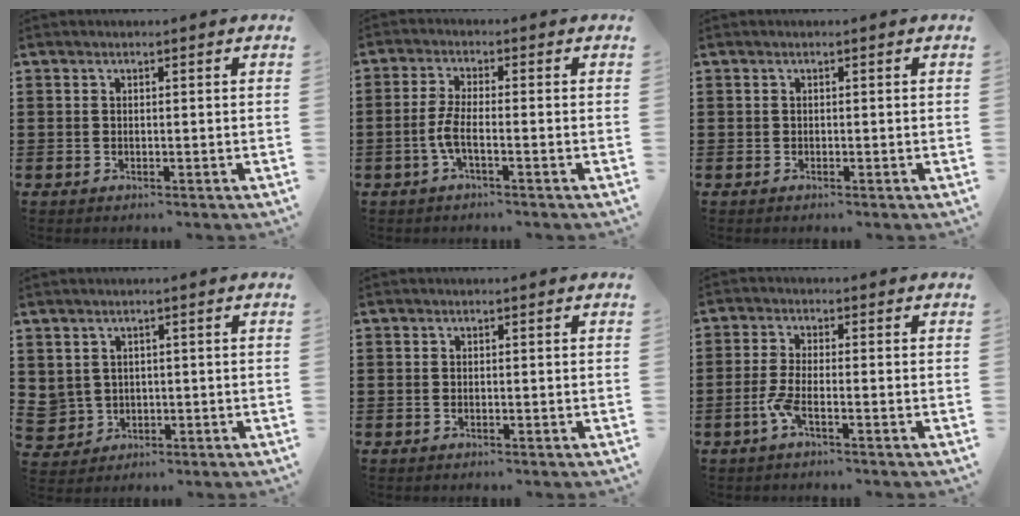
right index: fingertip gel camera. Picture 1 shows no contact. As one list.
[{"total": 4.0, "force": [-1.6, 0.8, 3.6], "torque": [-0.092, -0.008, -0.037]}, {"total": 0.0}, {"total": 2.7, "force": [0.9, 2.6, 0.3], "torque": [-0.025, 0.007, 0.015]}, {"total": 0.0}, {"total": 3.7, "force": [-2.0, 0.4, 3.1], "torque": [-0.081, -0.011, -0.044]}]